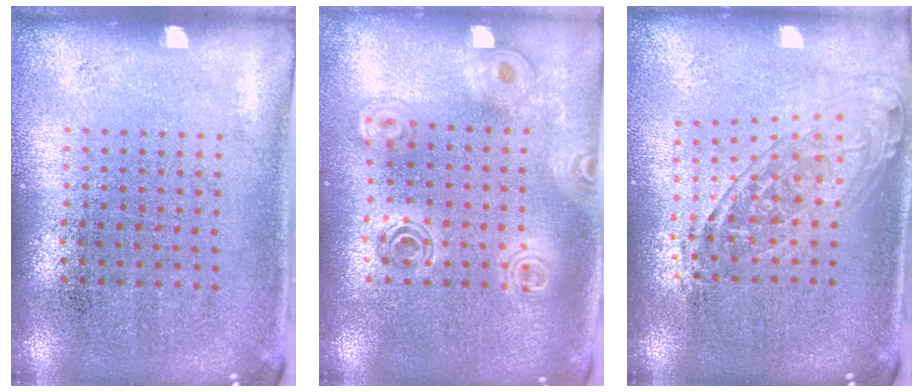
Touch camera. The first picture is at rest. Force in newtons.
{"total": 1.7, "press": 1.5, "slide": 0.8}
{"total": 1.5, "press": 1.3, "slide": 0.9}